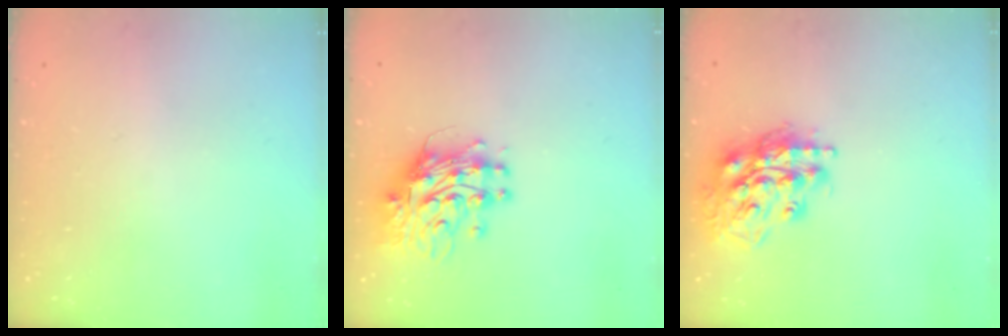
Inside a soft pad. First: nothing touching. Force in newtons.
{"total": 12.0, "press": 11.9, "slide": 1.1}
{"total": 17.0, "press": 16.9, "slide": 2.3}